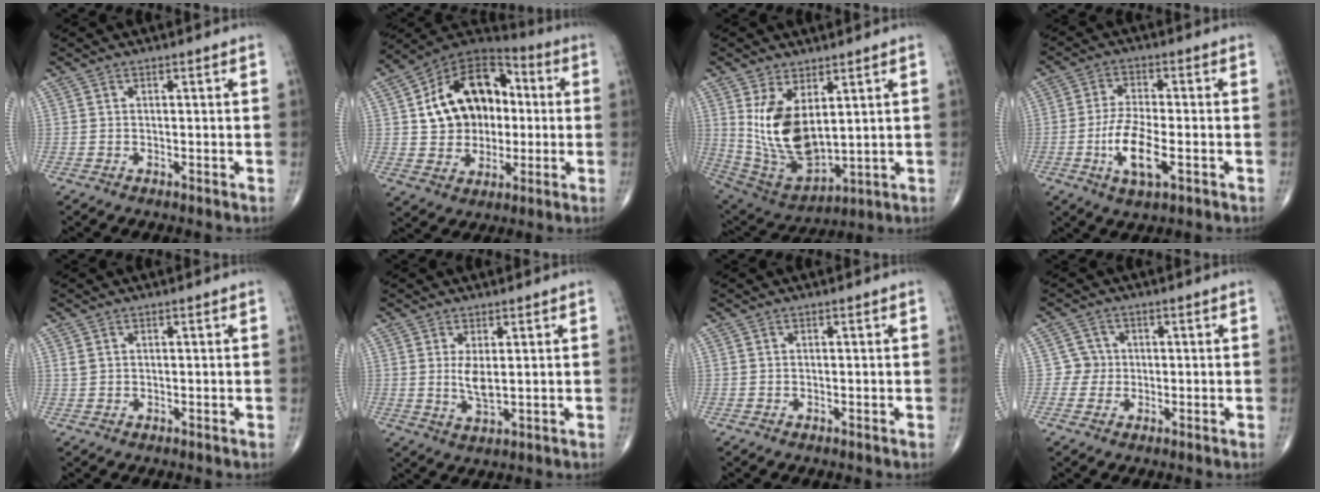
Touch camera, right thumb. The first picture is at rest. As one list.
[{"total": 19.1, "force": [2.1, 14.0, 12.9], "torque": [-0.164, 0.030, 0.033]}, {"total": 14.0, "force": [3.6, 7.3, 11.4], "torque": [-0.203, -0.025, 0.096]}, {"total": 8.9, "force": [-2.6, 3.2, 7.8], "torque": [-0.157, 0.006, -0.048]}, {"total": 1.0, "force": [0.4, 0.7, 0.5], "torque": [-0.011, 0.004, 0.012]}, {"total": 4.0, "force": [0.8, 1.3, 3.6], "torque": [-0.070, -0.016, 0.023]}, {"total": 0.0}, {"total": 2.9, "force": [-0.1, 2.9, -0.1], "torque": [0.026, 0.009, -0.009]}]